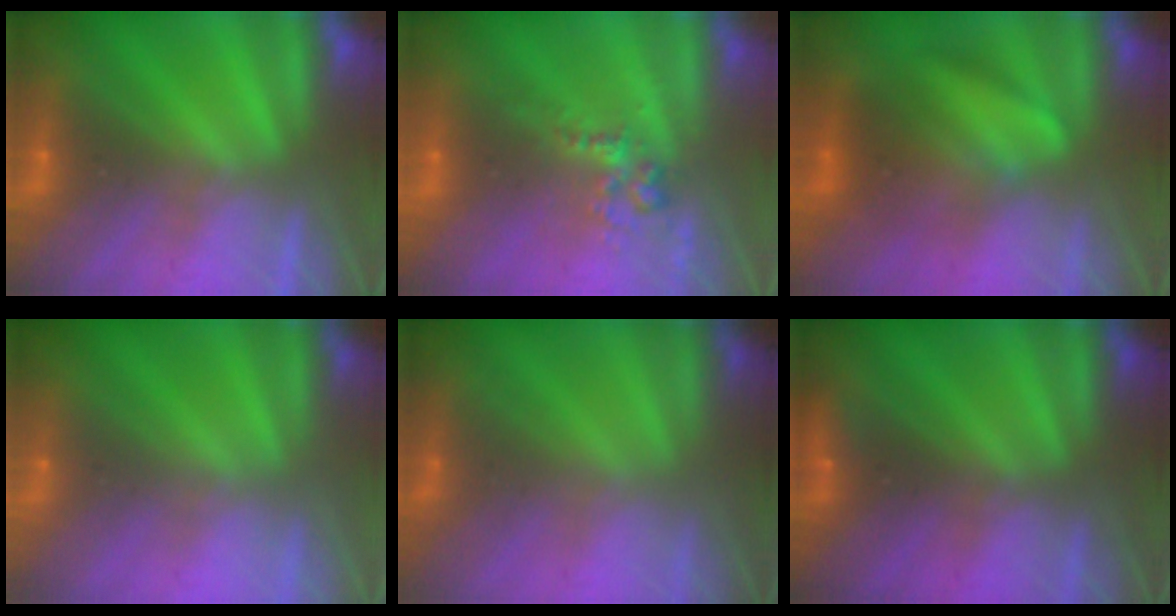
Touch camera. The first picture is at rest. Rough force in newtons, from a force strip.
{"total": 2.8}
{"total": 3.7}
{"total": 7.6}
{"total": 1.7}
{"total": 1.4}